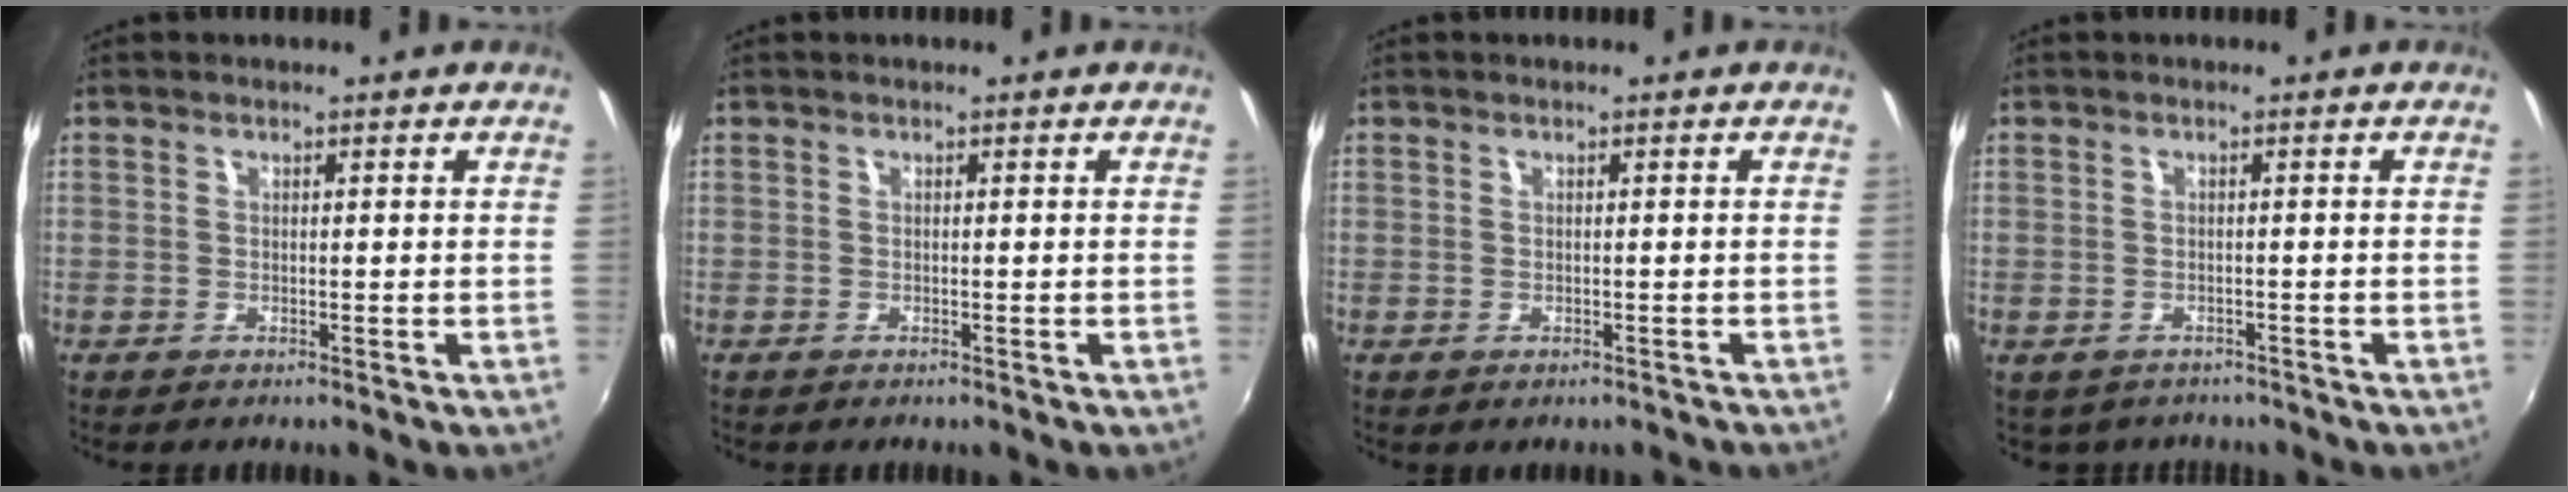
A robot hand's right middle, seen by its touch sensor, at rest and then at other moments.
{"total": 0.0}
{"total": 1.1, "force": [-0.8, 0.6, 0.5], "torque": [-0.009, -0.002, -0.009]}
{"total": 3.3, "force": [-2.5, 2.0, 0.7], "torque": [-0.020, -0.013, -0.032]}